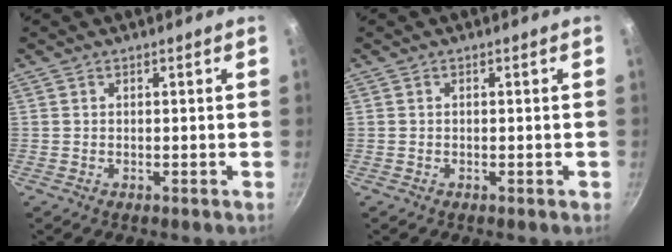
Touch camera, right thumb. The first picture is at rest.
{"total": 0.7, "force": [-0.3, 0.3, 0.6], "torque": [-0.004, 0.004, -0.004]}